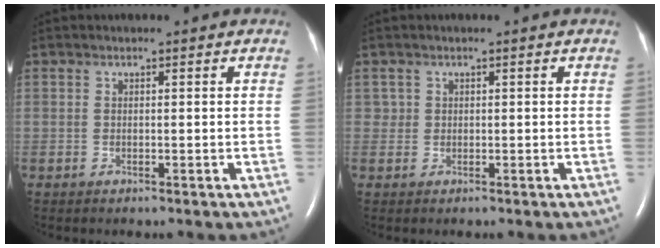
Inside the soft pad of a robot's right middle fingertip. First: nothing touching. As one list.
[{"total": 0.9, "force": [0.1, 0.9, -0.1], "torque": [0.010, 0.005, -0.001]}]